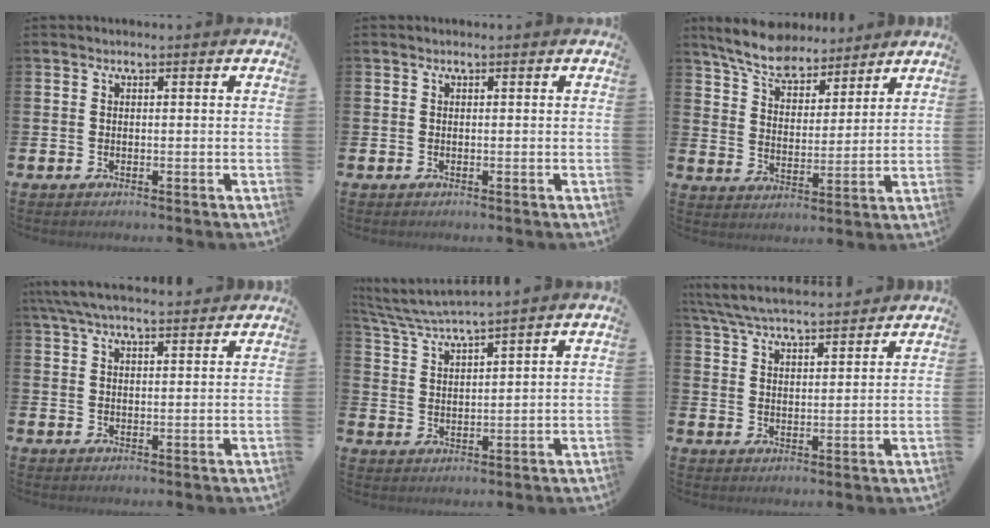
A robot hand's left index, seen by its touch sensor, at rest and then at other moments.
{"total": 0.0}
{"total": 7.4, "force": [6.9, 2.1, 1.7], "torque": [-0.054, -0.035, 0.122]}
{"total": 5.4, "force": [4.8, 1.1, 2.1], "torque": [-0.047, -0.015, 0.088]}
{"total": 4.4, "force": [4.3, -0.6, 1.0], "torque": [-0.039, -0.027, 0.074]}
{"total": 6.4, "force": [6.2, 0.5, 1.5], "torque": [-0.049, -0.034, 0.111]}